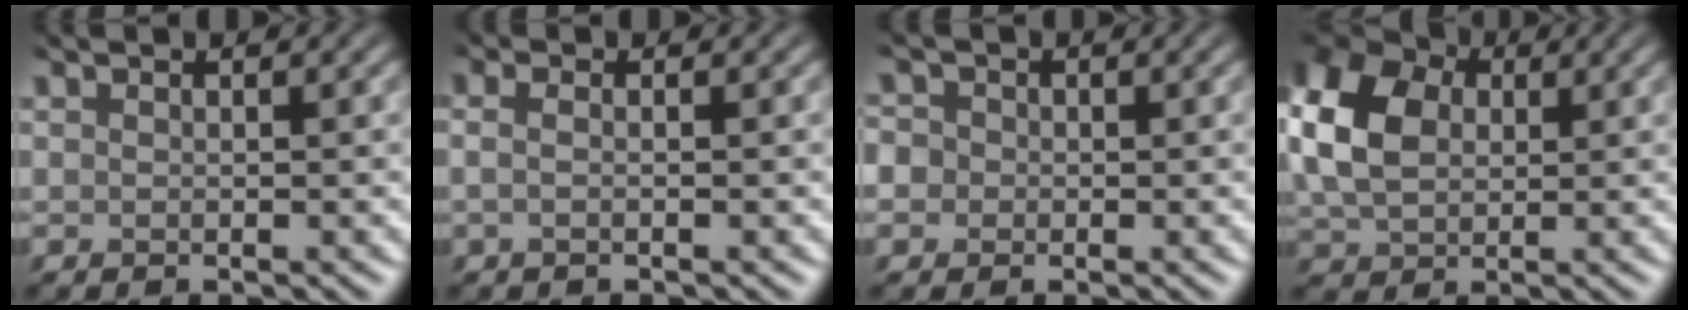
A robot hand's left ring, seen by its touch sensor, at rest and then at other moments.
{"total": 1.0, "force": [-0.8, 0.2, 0.6], "torque": [-0.012, -0.004, -0.015]}
{"total": 1.7, "force": [-0.8, 1.5, -0.2], "torque": [-0.014, -0.009, 0.000]}
{"total": 8.5, "force": [0.6, 6.5, 5.5], "torque": [-0.169, 0.007, 0.022]}